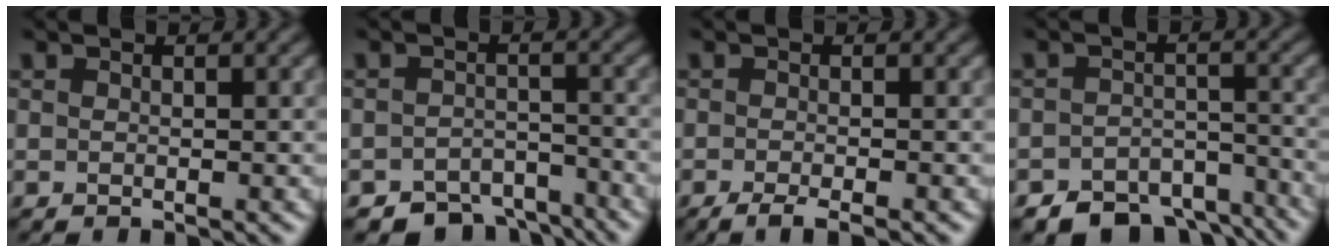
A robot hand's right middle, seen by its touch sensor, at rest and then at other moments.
{"total": 4.7, "force": [-4.2, 2.0, 0.8], "torque": [-0.001, -0.009, -0.068]}
{"total": 2.5, "force": [-1.5, 0.5, 2.0], "torque": [-0.030, -0.004, -0.032]}
{"total": 6.8, "force": [-5.7, 3.1, 2.0], "torque": [-0.021, -0.017, -0.086]}